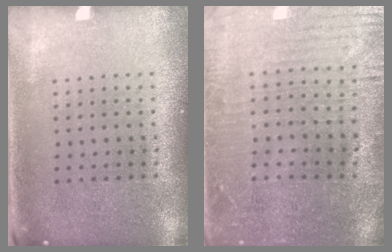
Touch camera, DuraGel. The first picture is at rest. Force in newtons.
{"total": 1.4, "press": 1.3, "slide": 0.5}